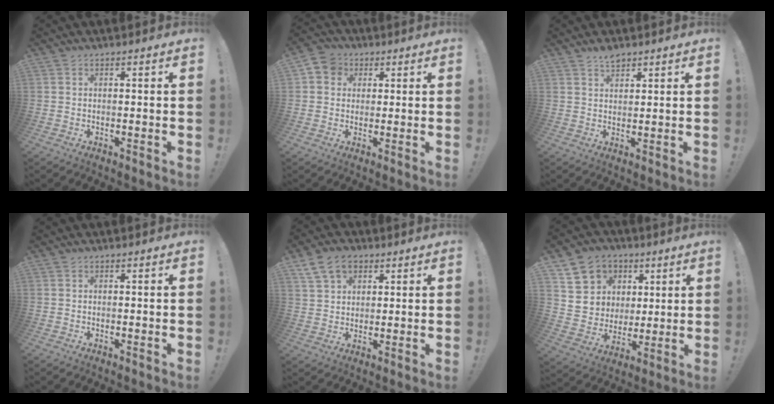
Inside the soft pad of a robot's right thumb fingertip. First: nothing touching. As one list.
[{"total": 5.9, "force": [1.7, 5.2, 2.0], "torque": [-0.027, -0.001, 0.032]}, {"total": 3.5, "force": [2.9, 1.4, 1.3], "torque": [-0.019, -0.017, 0.051]}, {"total": 0.0}, {"total": 9.5, "force": [5.2, 6.6, 4.4], "torque": [-0.069, -0.013, 0.101]}, {"total": 10.3, "force": [4.1, 9.4, 1.1], "torque": [-0.013, -0.027, 0.094]}]